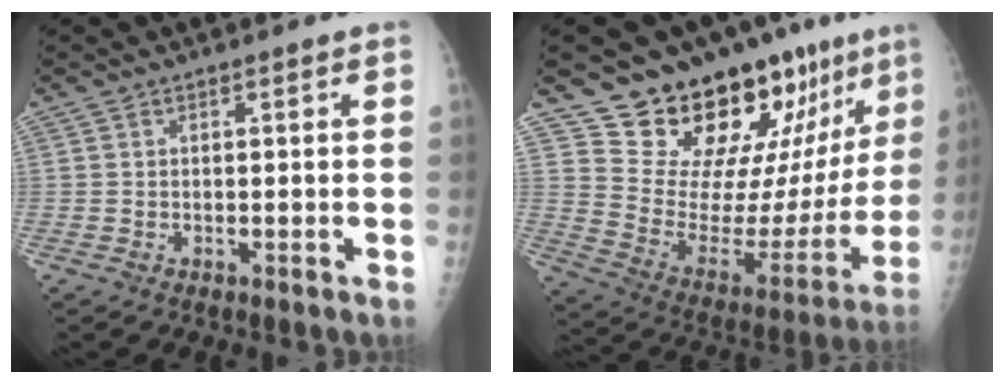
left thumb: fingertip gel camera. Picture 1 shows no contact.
{"total": 22.5, "force": [18.8, 7.3, 10.0], "torque": [-0.097, -0.132, 0.278]}